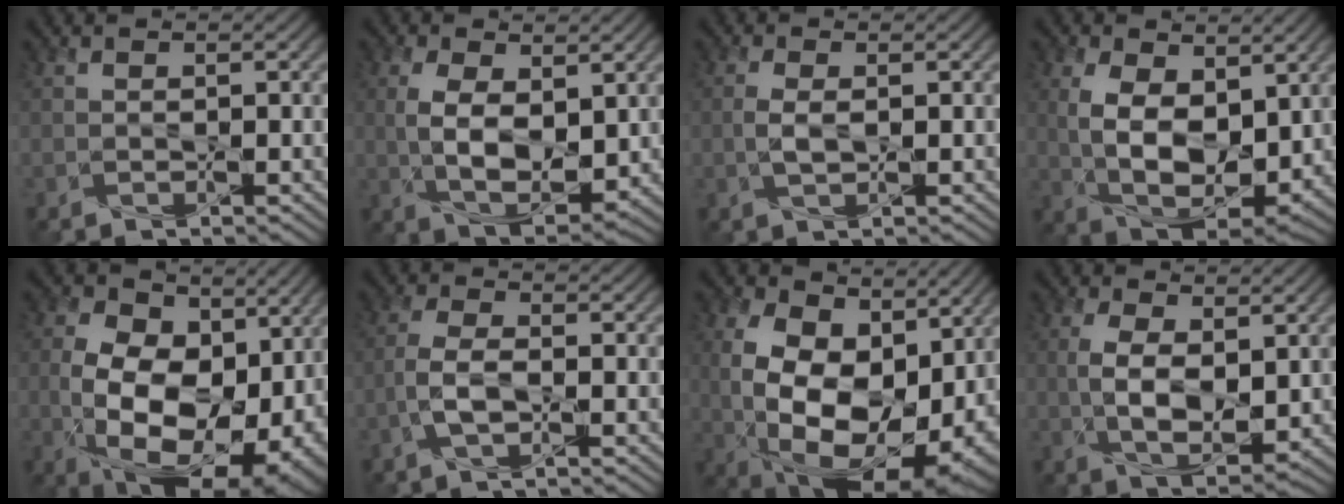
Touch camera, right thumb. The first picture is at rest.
{"total": 7.9, "force": [1.0, 4.4, 6.5], "torque": [-0.143, -0.012, 0.018]}
{"total": 2.2, "force": [-0.6, 1.0, 1.9], "torque": [-0.045, -0.001, -0.011]}
{"total": 10.9, "force": [1.8, 6.6, 8.5], "torque": [-0.183, -0.012, 0.035]}
{"total": 17.2, "force": [-1.2, 11.3, 13.0], "torque": [-0.217, -0.036, -0.011]}
{"total": 4.2, "force": [-2.0, 1.9, 3.2], "torque": [-0.079, 0.002, -0.045]}
{"total": 17.7, "force": [0.8, 12.0, 13.1], "torque": [-0.223, -0.023, 0.035]}
{"total": 6.8, "force": [0.3, 3.6, 5.7], "torque": [-0.125, -0.007, 0.007]}